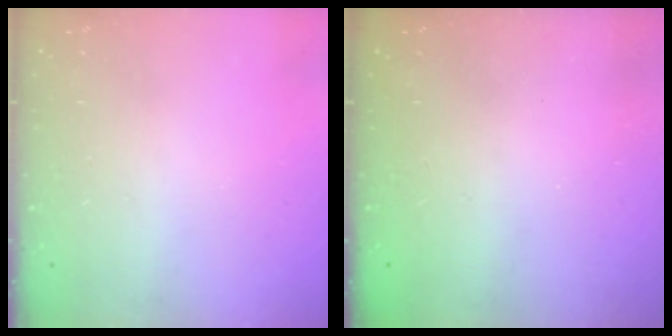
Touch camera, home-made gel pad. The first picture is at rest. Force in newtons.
{"total": 2.3, "press": 2.2, "slide": 0.8}